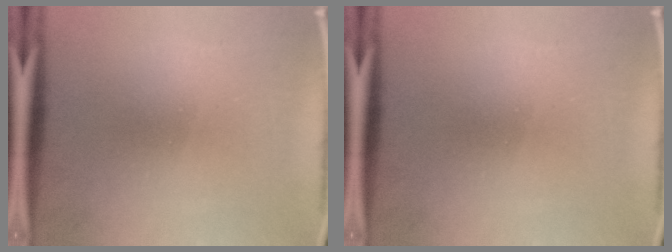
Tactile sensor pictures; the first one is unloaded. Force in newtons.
{"total": 0.0}